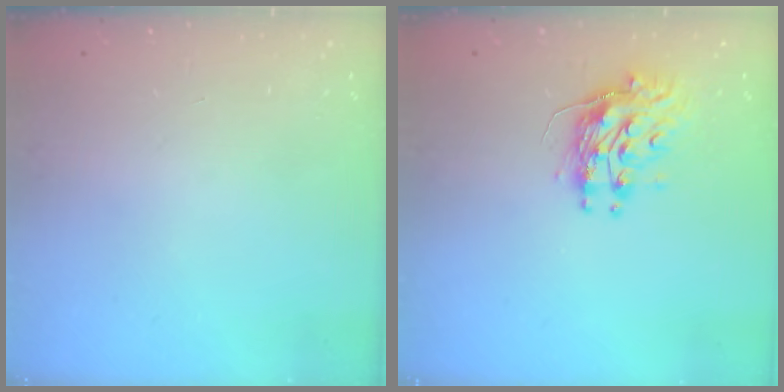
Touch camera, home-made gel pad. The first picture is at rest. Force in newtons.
{"total": 9.6, "press": 9.6, "slide": 0.3}